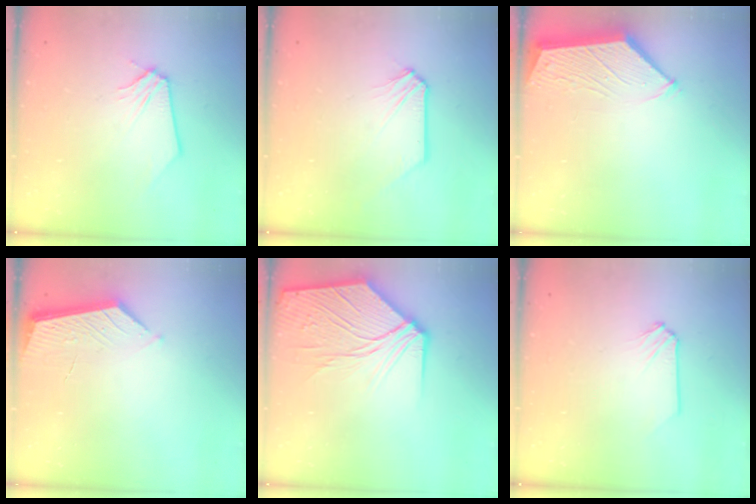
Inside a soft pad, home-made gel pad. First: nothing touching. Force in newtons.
{"total": 0.5, "press": 0.5, "slide": 0.1}
{"total": 3.5, "press": 3.5, "slide": 0.5}
{"total": 3.7, "press": 3.7, "slide": 0.4}
{"total": 12.6, "press": 12.5, "slide": 1.5}
{"total": 0.0}